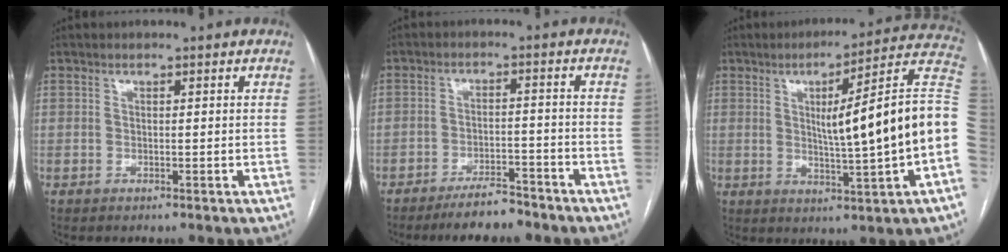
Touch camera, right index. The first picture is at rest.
{"total": 6.5, "force": [-5.7, 1.5, 2.9], "torque": [-0.044, -0.006, -0.095]}
{"total": 18.1, "force": [-0.2, -0.5, 18.1], "torque": [-0.221, 0.024, -0.006]}